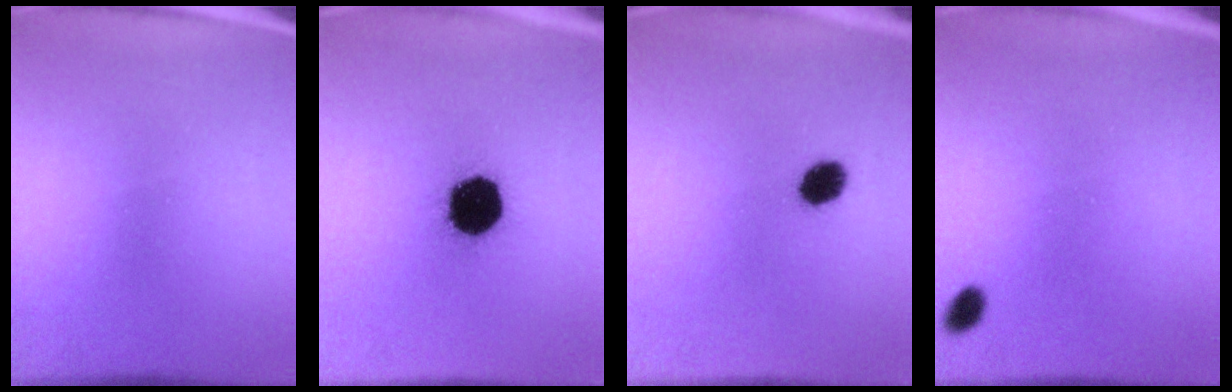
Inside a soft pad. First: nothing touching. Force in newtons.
{"total": 17.3}
{"total": 4.9}
{"total": 1.9}